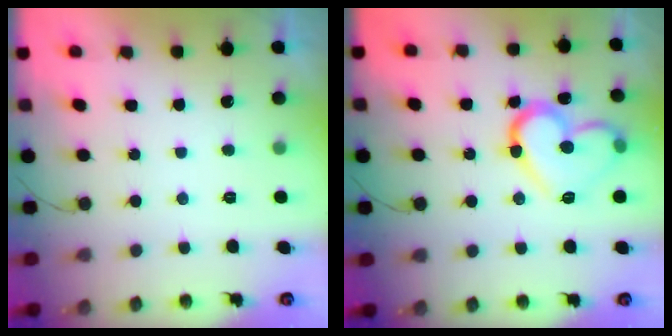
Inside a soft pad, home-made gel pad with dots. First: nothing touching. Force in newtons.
{"total": 15.5, "press": 15.5, "slide": 1.3}